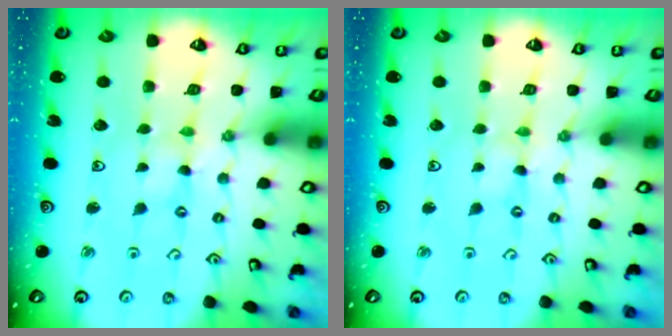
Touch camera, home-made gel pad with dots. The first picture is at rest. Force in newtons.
{"total": 0.0}